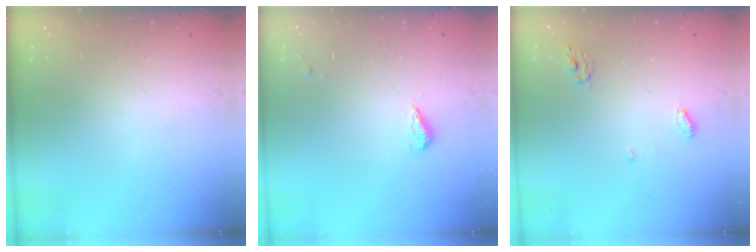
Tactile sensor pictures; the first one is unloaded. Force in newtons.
{"total": 3.9, "press": 3.8, "slide": 0.4}
{"total": 5.1, "press": 5.1, "slide": 0.4}